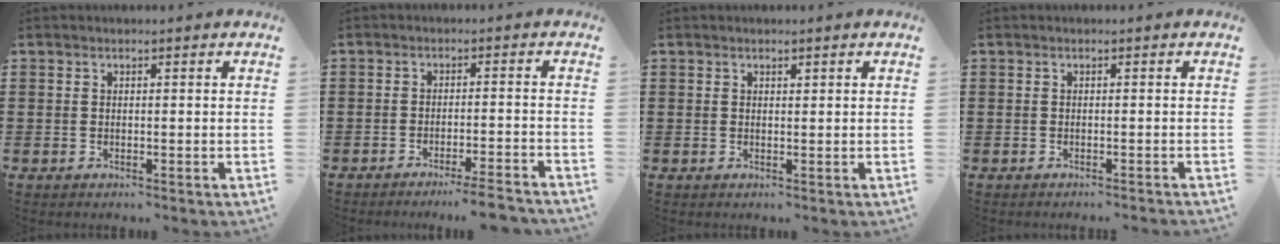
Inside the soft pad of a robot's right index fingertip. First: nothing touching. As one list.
[{"total": 3.8, "force": [-3.4, -0.5, 1.6], "torque": [-0.026, -0.010, -0.066]}, {"total": 0.6, "force": [0.4, 0.4, 0.2], "torque": [-0.004, 0.003, 0.008]}, {"total": 0.6, "force": [-0.5, -0.2, 0.3], "torque": [-0.006, -0.002, -0.011]}]